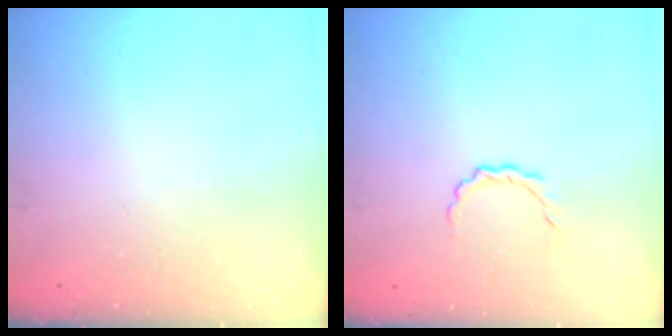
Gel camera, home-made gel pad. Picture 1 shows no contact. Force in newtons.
{"total": 3.8, "press": 3.6, "slide": 1.2}